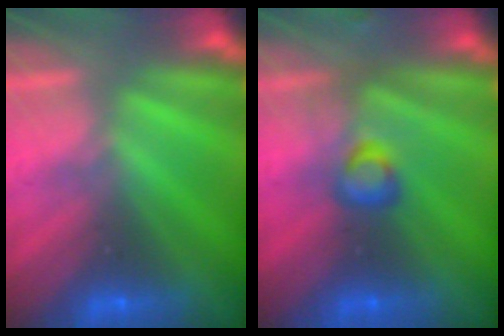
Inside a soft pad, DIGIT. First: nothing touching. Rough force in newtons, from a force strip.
{"total": 2.7}